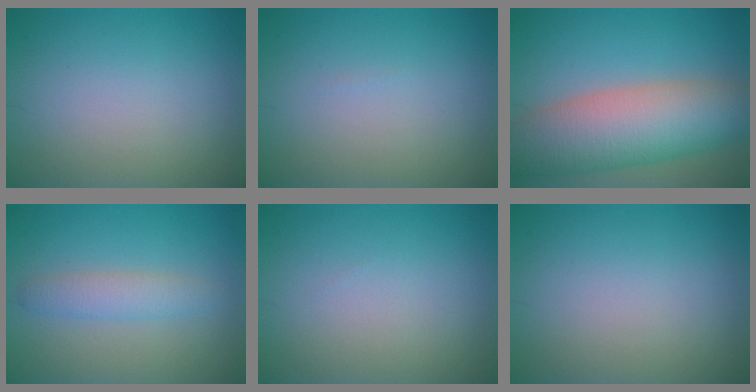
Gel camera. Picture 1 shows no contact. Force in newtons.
{"total": 0.0}
{"total": 10.4, "press": 10.4, "slide": 0.5}
{"total": 2.5, "press": 2.5, "slide": 0.2}
{"total": 0.0}
{"total": 0.0}